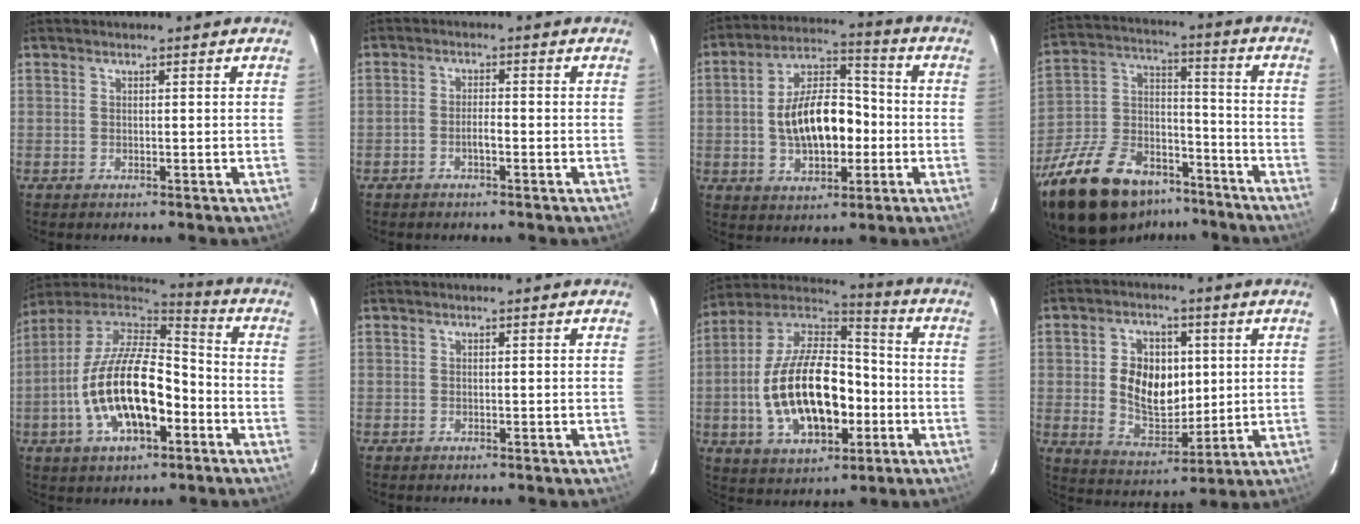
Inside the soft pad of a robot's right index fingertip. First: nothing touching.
{"total": 2.0, "force": [-1.2, 0.6, 1.5], "torque": [-0.037, 0.006, -0.026]}
{"total": 14.4, "force": [-1.9, 8.0, 11.8], "torque": [-0.217, 0.023, -0.024]}
{"total": 27.2, "force": [-19.0, 13.0, 14.5], "torque": [-0.314, 0.000, -0.301]}
{"total": 20.4, "force": [-6.4, 9.5, 16.9], "torque": [-0.340, -0.006, -0.113]}
{"total": 0.0}
{"total": 22.0, "force": [-4.7, 11.7, 18.0], "torque": [-0.361, 0.013, -0.070]}
{"total": 11.7, "force": [1.3, 8.1, 8.4], "torque": [-0.160, 0.009, 0.036]}